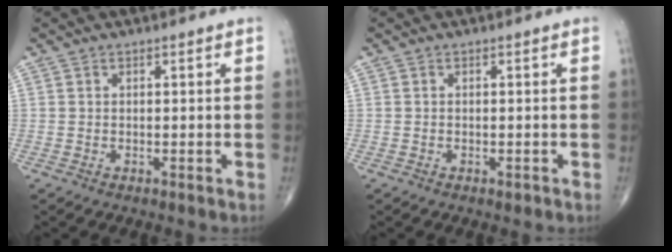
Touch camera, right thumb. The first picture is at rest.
{"total": 0.6, "force": [-0.4, 0.3, 0.4], "torque": [-0.003, -0.001, -0.006]}